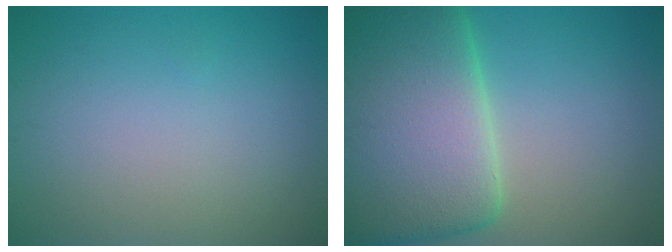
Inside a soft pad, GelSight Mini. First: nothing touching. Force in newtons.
{"total": 15.1, "press": 15.1, "slide": 0.9}